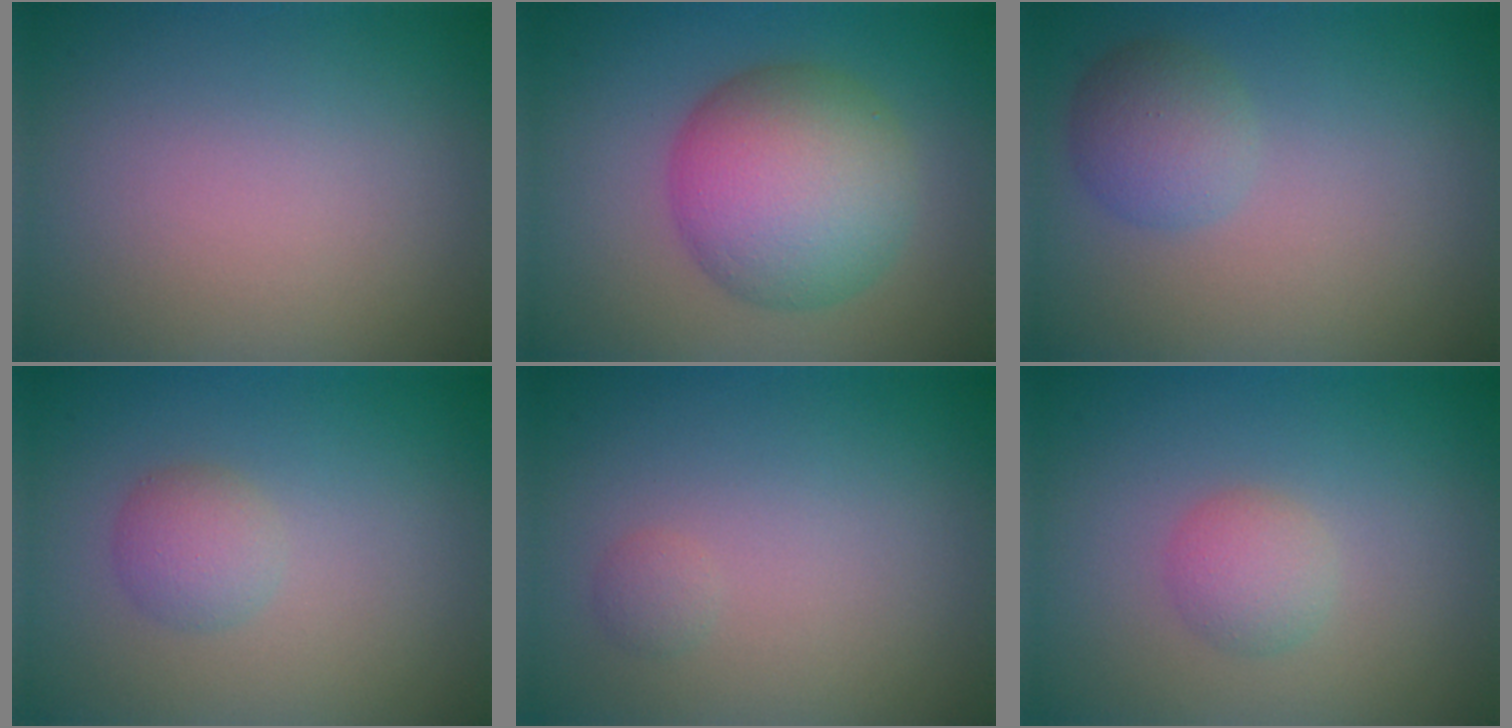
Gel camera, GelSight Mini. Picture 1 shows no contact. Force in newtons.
{"total": 8.5, "press": 8.5, "slide": 0.3}
{"total": 2.7, "press": 2.7, "slide": 0.2}
{"total": 2.0, "press": 2.0, "slide": 0.1}
{"total": 0.7, "press": 0.7, "slide": 0.0}
{"total": 2.0, "press": 2.0, "slide": 0.0}